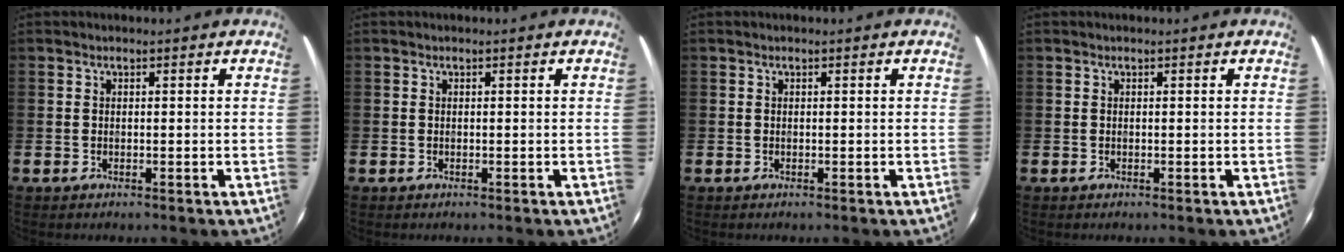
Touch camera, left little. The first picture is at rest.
{"total": 0.0}
{"total": 0.0}
{"total": 0.0}